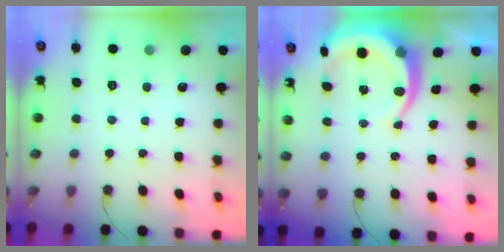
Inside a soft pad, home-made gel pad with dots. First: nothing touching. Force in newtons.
{"total": 9.4, "press": 9.3, "slide": 1.3}